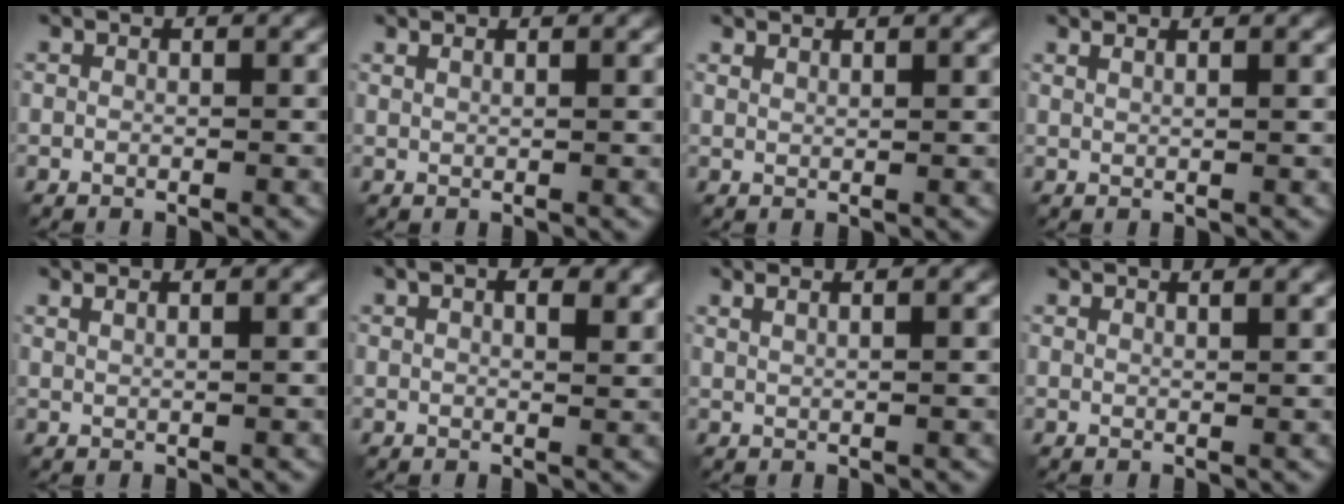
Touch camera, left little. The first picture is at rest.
{"total": 1.7, "force": [1.1, 0.6, 1.2], "torque": [-0.009, 0.001, 0.004]}
{"total": 1.4, "force": [1.2, 0.3, 0.7], "torque": [-0.007, 0.003, 0.014]}
{"total": 2.5, "force": [1.6, 0.9, 1.7], "torque": [-0.010, 0.007, 0.003]}
{"total": 2.8, "force": [1.9, 1.0, 1.9], "torque": [-0.012, 0.012, 0.004]}
{"total": 5.1, "force": [2.6, 2.3, 3.8], "torque": [-0.048, 0.010, 0.027]}
{"total": 3.3, "force": [2.2, 1.2, 2.2], "torque": [-0.015, 0.017, 0.006]}
{"total": 3.6, "force": [2.6, 1.2, 2.2], "torque": [-0.007, 0.019, 0.013]}